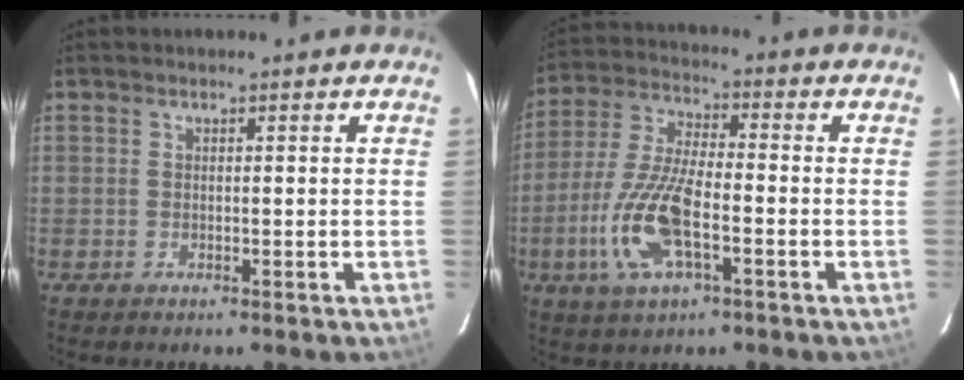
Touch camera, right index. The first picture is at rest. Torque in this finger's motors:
{"motor_torque": [1.59, -0.55, 0.40, 0.13]}